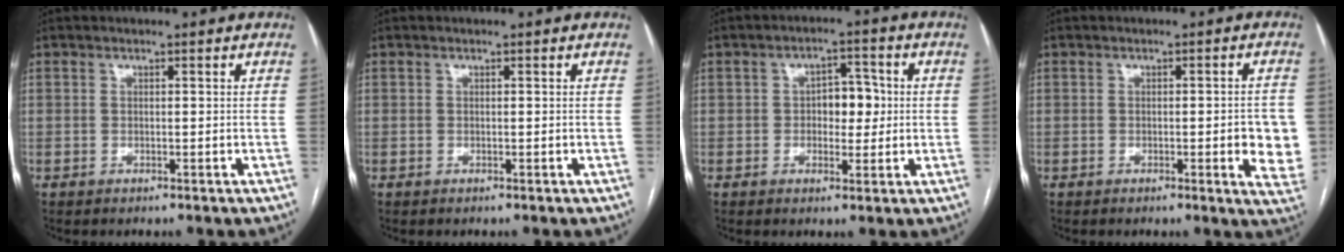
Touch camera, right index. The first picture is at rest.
{"total": 0.0}
{"total": 5.2, "force": [0.1, 3.1, 4.2], "torque": [-0.058, 0.014, 0.004]}
{"total": 6.3, "force": [-1.1, 1.2, 6.1], "torque": [-0.063, -0.004, -0.012]}